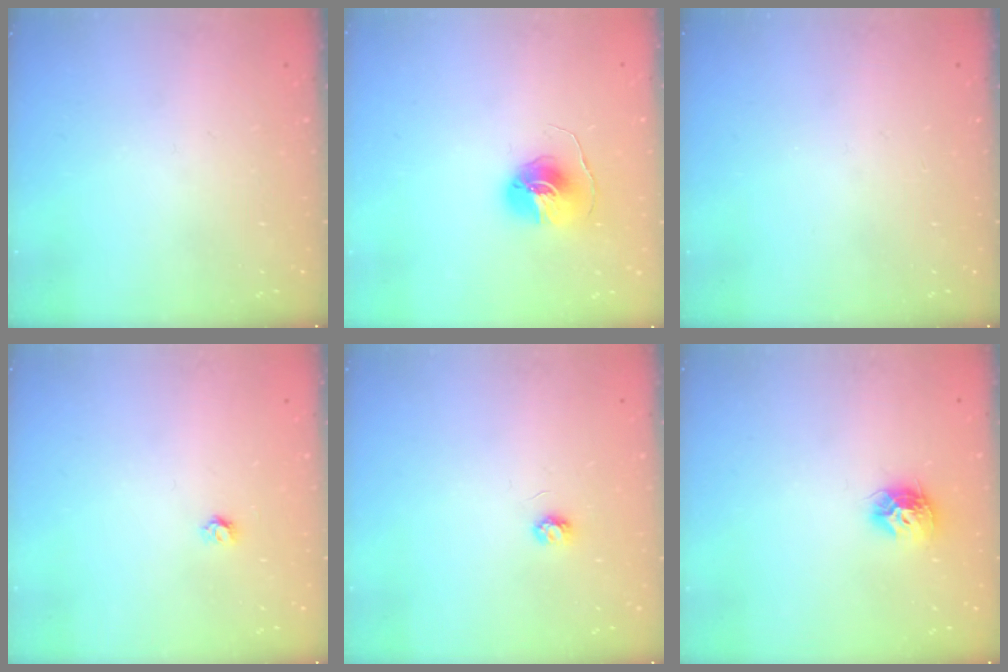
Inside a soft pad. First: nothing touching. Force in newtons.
{"total": 7.8, "press": 7.8, "slide": 0.1}
{"total": 0.0}
{"total": 3.2, "press": 3.2, "slide": 0.3}
{"total": 3.2, "press": 3.2, "slide": 0.3}
{"total": 9.3, "press": 9.3, "slide": 0.3}